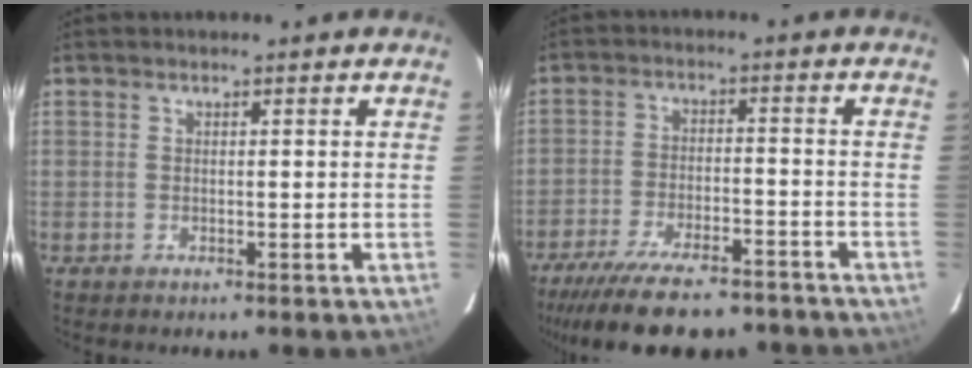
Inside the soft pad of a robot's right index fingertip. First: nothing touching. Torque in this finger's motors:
{"motor_torque": [1.12, -1.02, 0.77, 0.21]}